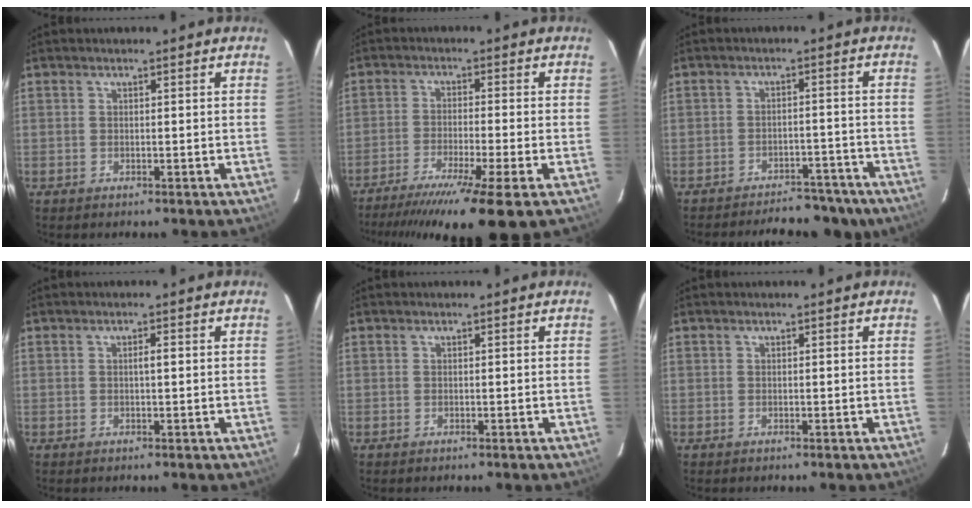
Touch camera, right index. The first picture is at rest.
{"total": 14.2, "force": [-10.2, -1.2, 9.7], "torque": [-0.140, -0.041, -0.163]}
{"total": 13.5, "force": [-12.0, 4.8, 4.1], "torque": [-0.055, 0.011, -0.147]}
{"total": 1.1, "force": [0.1, 0.1, 1.0], "torque": [-0.018, 0.002, 0.000]}
{"total": 0.0}
{"total": 0.0}